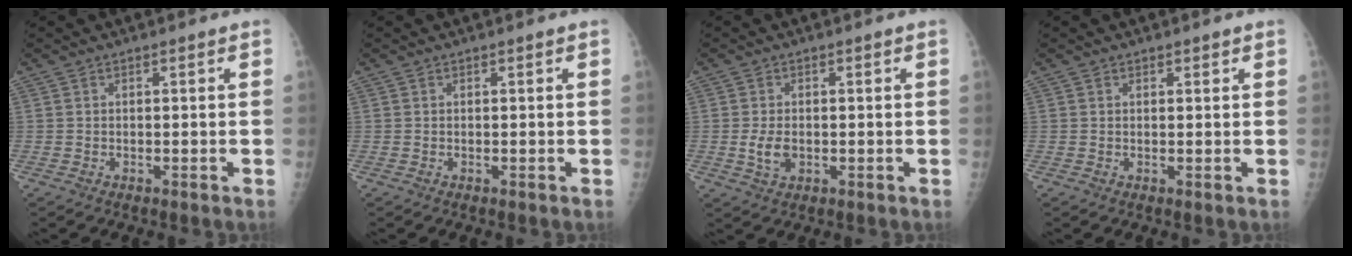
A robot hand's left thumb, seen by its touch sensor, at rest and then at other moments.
{"total": 0.0}
{"total": 3.6, "force": [-0.4, 2.4, 2.7], "torque": [-0.048, -0.004, -0.004]}
{"total": 0.7, "force": [0.6, 0.4, 0.2], "torque": [0.005, -0.004, 0.006]}